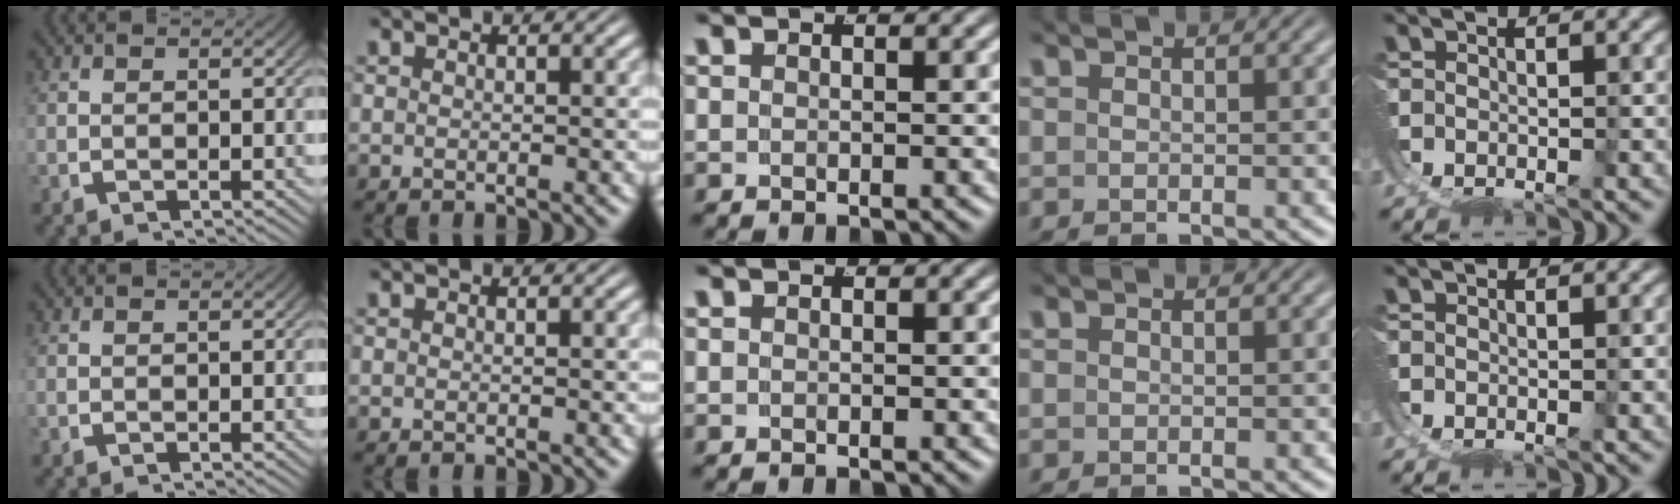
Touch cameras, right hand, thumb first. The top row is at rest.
{}